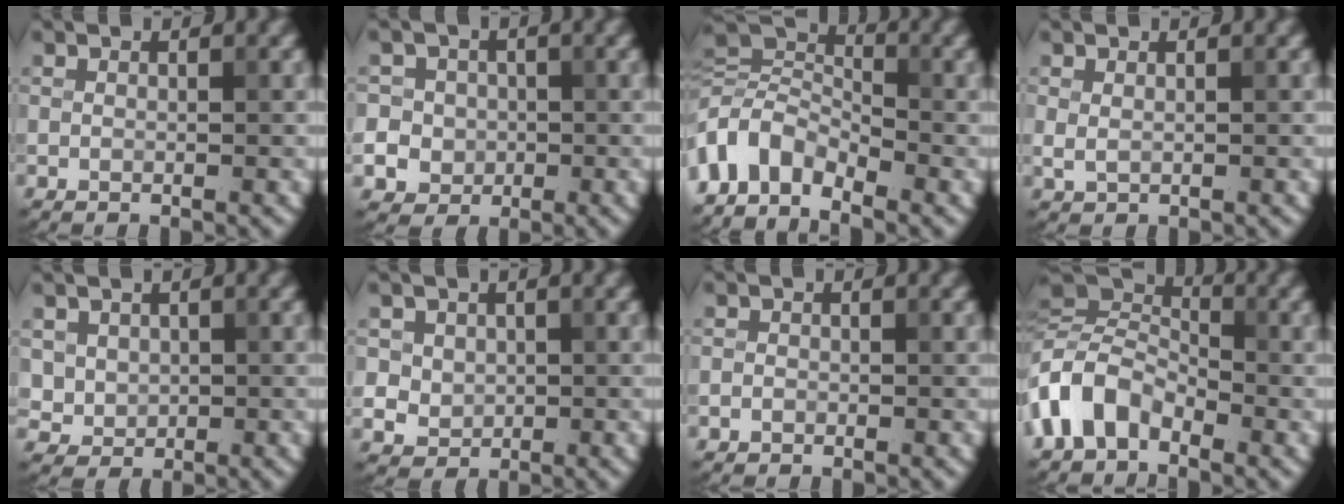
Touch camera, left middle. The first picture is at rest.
{"total": 7.5, "force": [-0.7, 7.3, 1.9], "torque": [-0.052, 0.015, -0.027]}
{"total": 5.1, "force": [-2.9, 2.9, 3.0], "torque": [-0.054, 0.008, -0.071]}
{"total": 0.9, "force": [0.1, 0.5, 0.7], "torque": [-0.018, 0.001, 0.004]}
{"total": 2.8, "force": [0.9, 2.4, 1.0], "torque": [-0.032, -0.003, 0.034]}
{"total": 3.4, "force": [1.0, 3.0, 1.3], "torque": [-0.026, 0.004, 0.024]}
{"total": 0.6, "force": [-0.4, 0.4, 0.1], "torque": [0.001, -0.001, -0.007]}
{"total": 6.2, "force": [-2.7, 4.0, 4.0], "torque": [-0.083, 0.011, -0.072]}